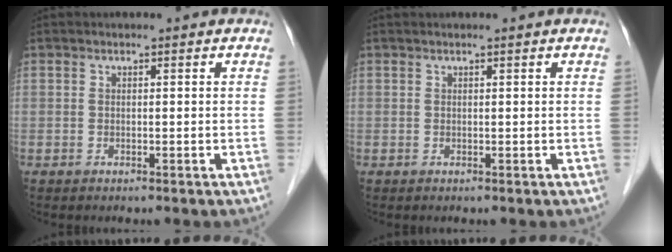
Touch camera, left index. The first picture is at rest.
{"total": 1.4, "force": [1.3, -0.1, 0.5], "torque": [-0.009, 0.018, 0.021]}